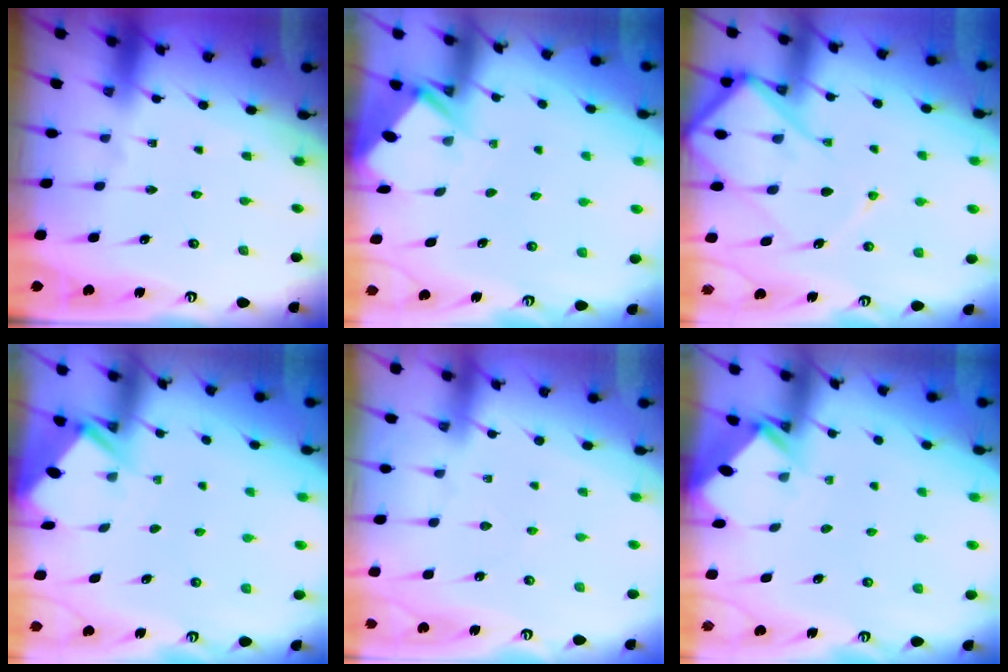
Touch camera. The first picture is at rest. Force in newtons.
{"total": 2.7, "press": 2.7, "slide": 0.3}
{"total": 13.4, "press": 13.3, "slide": 1.5}
{"total": 2.8, "press": 2.8, "slide": 0.4}
{"total": 4.4, "press": 4.3, "slide": 0.7}
{"total": 2.8, "press": 2.8, "slide": 0.2}